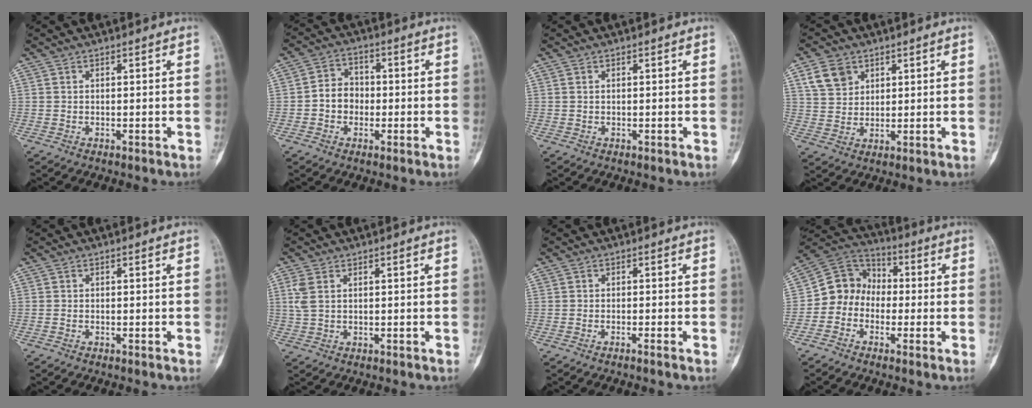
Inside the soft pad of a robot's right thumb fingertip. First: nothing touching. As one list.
[{"total": 5.5, "force": [-0.8, 4.6, 3.0], "torque": [-0.033, 0.018, -0.020]}, {"total": 0.0}, {"total": 6.2, "force": [3.2, 4.6, 2.7], "torque": [-0.034, -0.009, 0.064]}, {"total": 0.0}, {"total": 2.9, "force": [1.0, 1.7, 2.1], "torque": [-0.057, 0.011, 0.025]}, {"total": 1.3, "force": [-0.9, -0.5, 0.8], "torque": [-0.017, 0.008, -0.016]}, {"total": 9.3, "force": [-1.8, 8.3, 3.8], "torque": [-0.041, 0.055, -0.051]}]